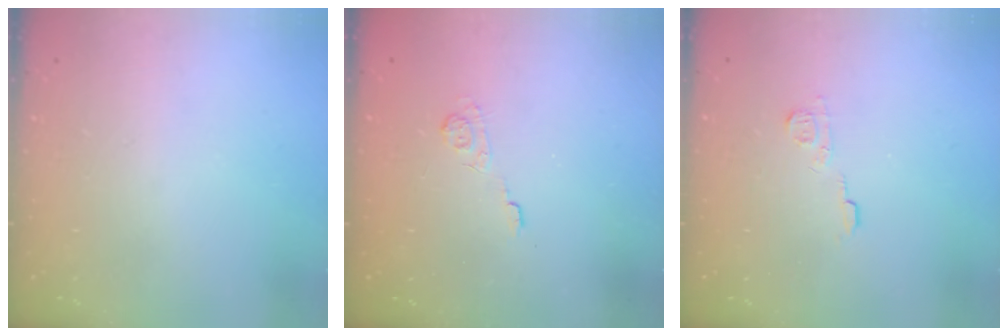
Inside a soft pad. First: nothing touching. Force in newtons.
{"total": 2.2, "press": 1.8, "slide": 1.3}
{"total": 6.0, "press": 6.0, "slide": 0.7}